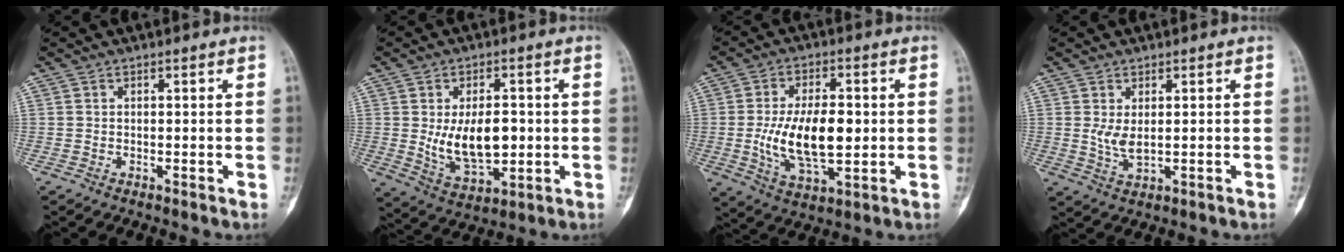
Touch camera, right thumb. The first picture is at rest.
{"total": 11.5, "force": [0.0, 6.4, 9.5], "torque": [-0.144, -0.010, 0.016]}
{"total": 13.9, "force": [-0.5, 6.7, 12.2], "torque": [-0.212, -0.005, -0.002]}
{"total": 3.5, "force": [0.5, 1.4, 3.2], "torque": [-0.069, -0.012, 0.017]}